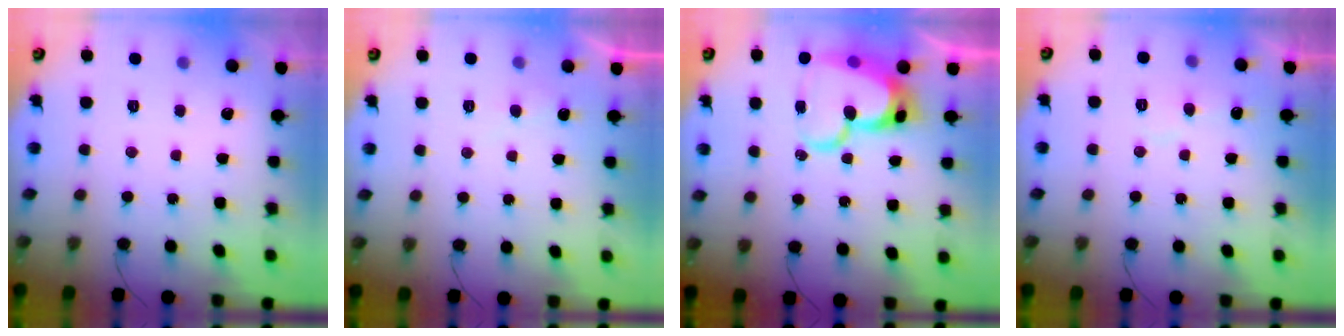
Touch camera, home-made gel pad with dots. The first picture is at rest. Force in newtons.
{"total": 4.6, "press": 4.6, "slide": 0.5}
{"total": 18.8, "press": 18.7, "slide": 1.5}
{"total": 6.9, "press": 6.8, "slide": 0.4}